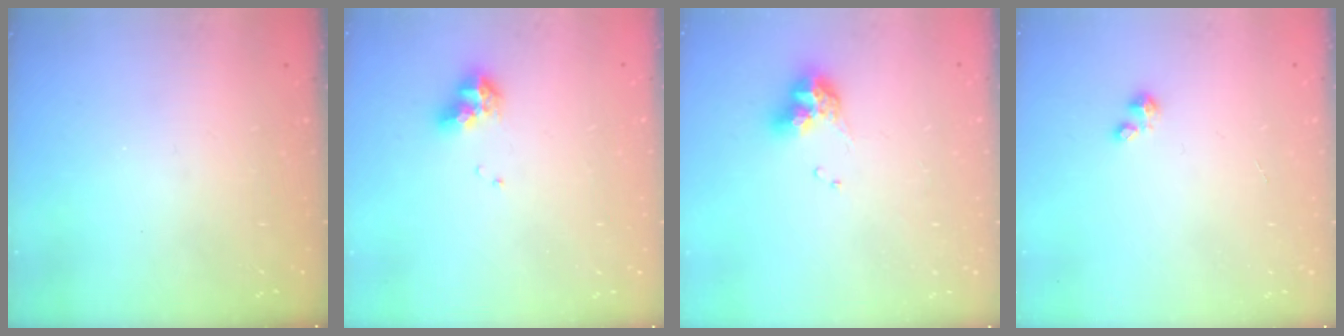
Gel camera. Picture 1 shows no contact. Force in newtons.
{"total": 9.0, "press": 8.9, "slide": 1.0}
{"total": 8.9, "press": 8.8, "slide": 0.9}
{"total": 1.4, "press": 1.4, "slide": 0.2}